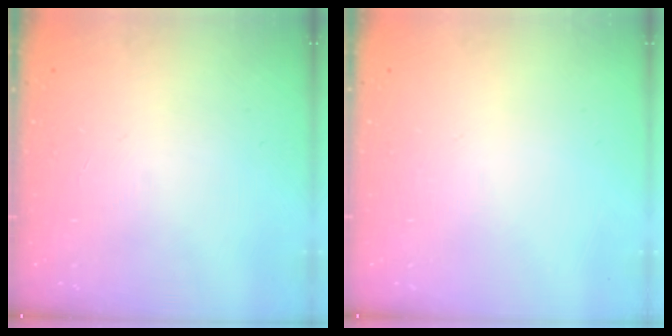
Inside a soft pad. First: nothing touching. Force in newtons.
{"total": 0.0}